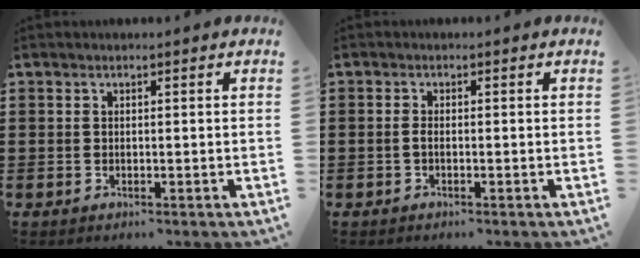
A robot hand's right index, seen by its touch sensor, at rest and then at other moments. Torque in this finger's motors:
{"motor_torque": [0.47, 1.37, 0.08, 0.04]}